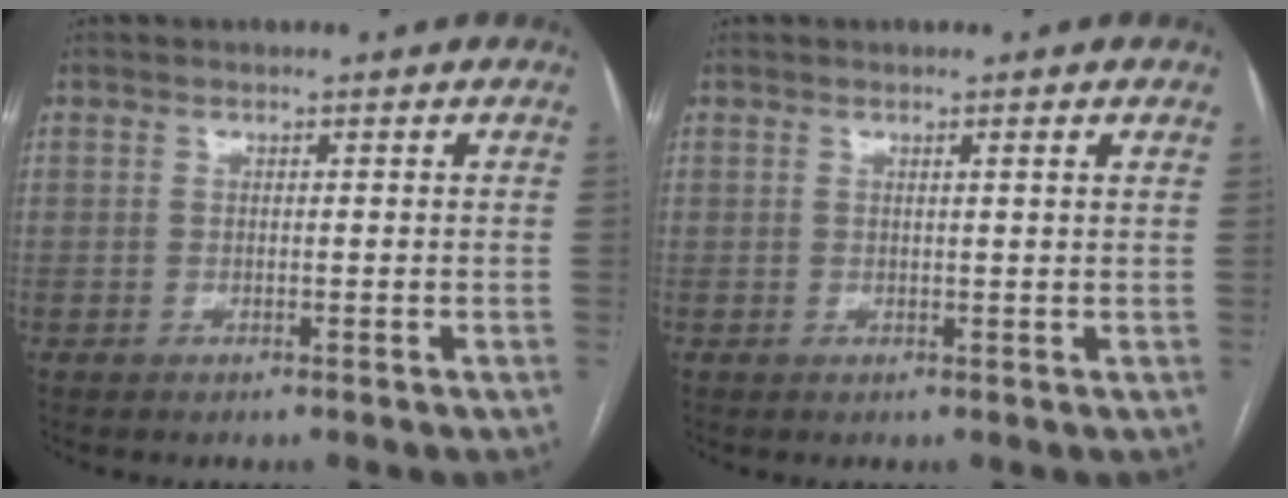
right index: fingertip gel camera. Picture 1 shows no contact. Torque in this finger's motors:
{"motor_torque": [-0.13, -0.08, -0.03, -0.01]}